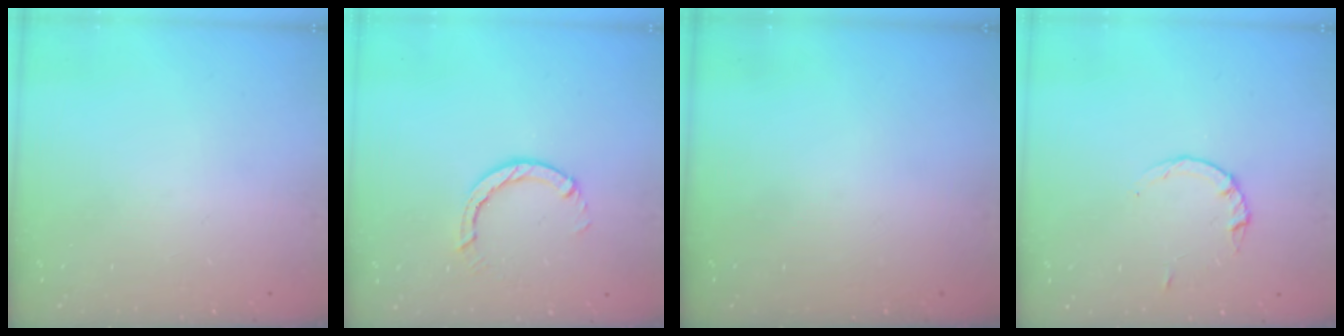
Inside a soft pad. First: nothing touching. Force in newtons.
{"total": 4.1, "press": 4.0, "slide": 0.6}
{"total": 0.0}
{"total": 2.8, "press": 2.8, "slide": 0.4}